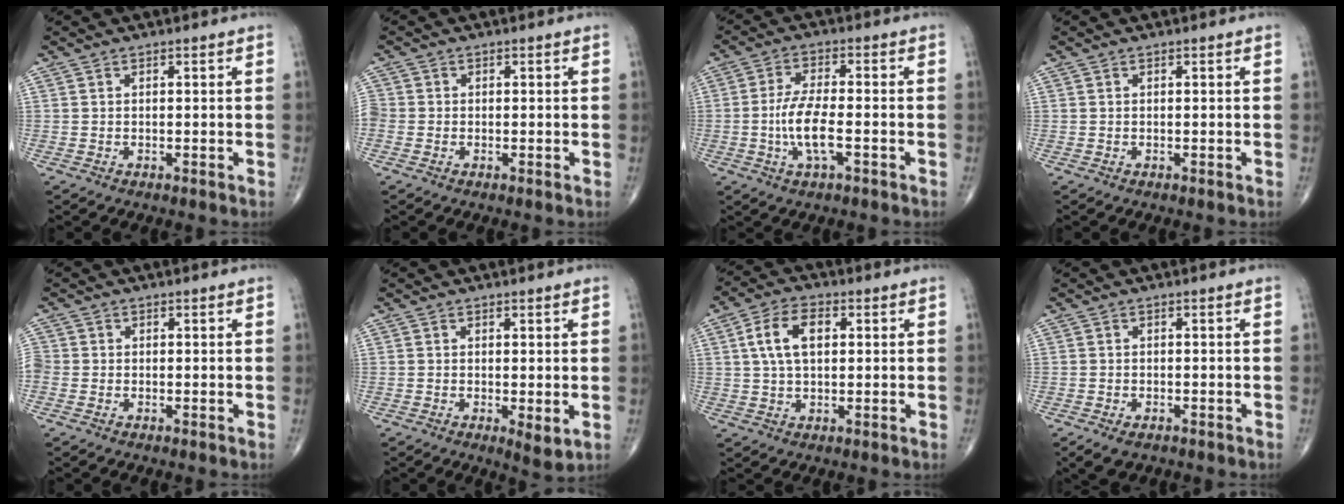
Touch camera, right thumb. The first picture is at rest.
{"total": 2.8, "force": [-0.6, 2.4, 1.3], "torque": [-0.033, 0.004, -0.016]}
{"total": 7.8, "force": [-1.9, 2.7, 7.1], "torque": [-0.148, 0.010, -0.038]}
{"total": 0.0}
{"total": 3.1, "force": [-0.7, 2.7, 1.5], "torque": [-0.039, 0.005, -0.018]}
{"total": 3.6, "force": [-0.5, 1.2, 3.3], "torque": [-0.053, -0.014, -0.010]}
{"total": 8.4, "force": [1.8, 4.8, 6.6], "torque": [-0.118, 0.012, 0.031]}
{"total": 3.6, "force": [-2.1, 2.0, 2.1], "torque": [-0.037, 0.000, -0.030]}